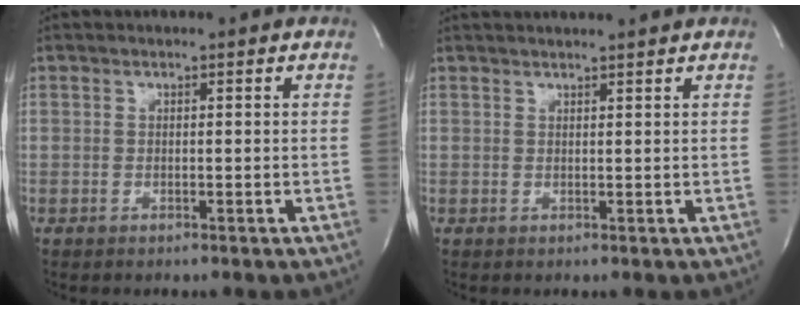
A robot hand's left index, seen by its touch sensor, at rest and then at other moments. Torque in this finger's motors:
{"motor_torque": [0.25, -0.23, 0.04, 0.01]}